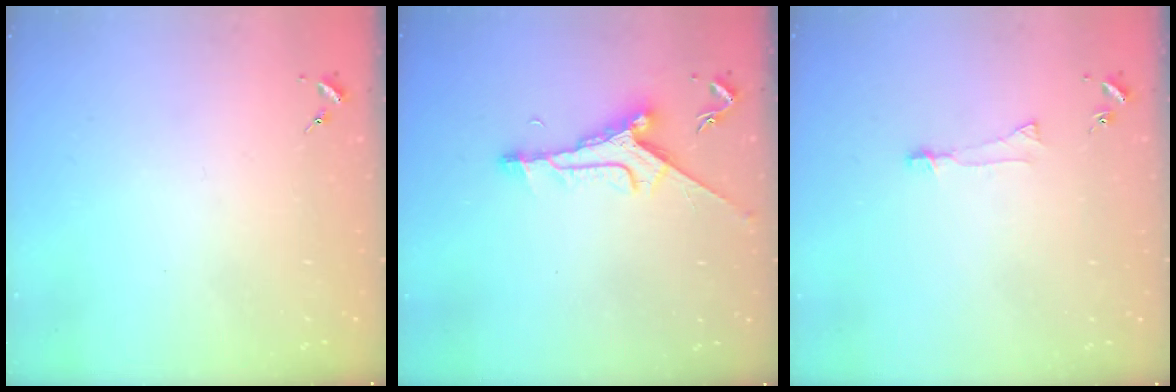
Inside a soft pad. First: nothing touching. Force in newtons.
{"total": 9.2, "press": 9.1, "slide": 0.5}
{"total": 4.8, "press": 4.8, "slide": 0.4}